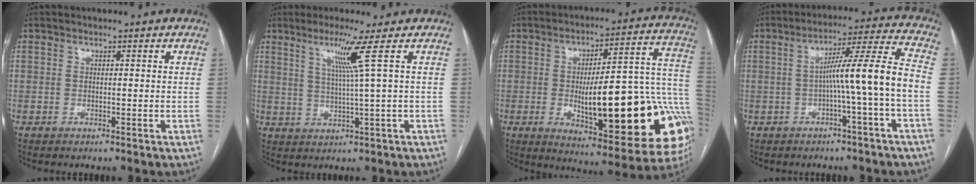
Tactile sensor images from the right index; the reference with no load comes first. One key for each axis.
{"total": 5.5, "fx": 2.4, "fy": -2.3, "fz": 4.4, "tx": -0.090, "ty": -0.012, "tz": 0.051}
{"total": 28.2, "fx": -5.8, "fy": 7.0, "fz": 26.7, "tx": -0.271, "ty": 0.018, "tz": -0.065}
{"total": 10.4, "fx": -1.7, "fy": -1.5, "fz": 10.2, "tx": -0.161, "ty": 0.025, "tz": -0.025}